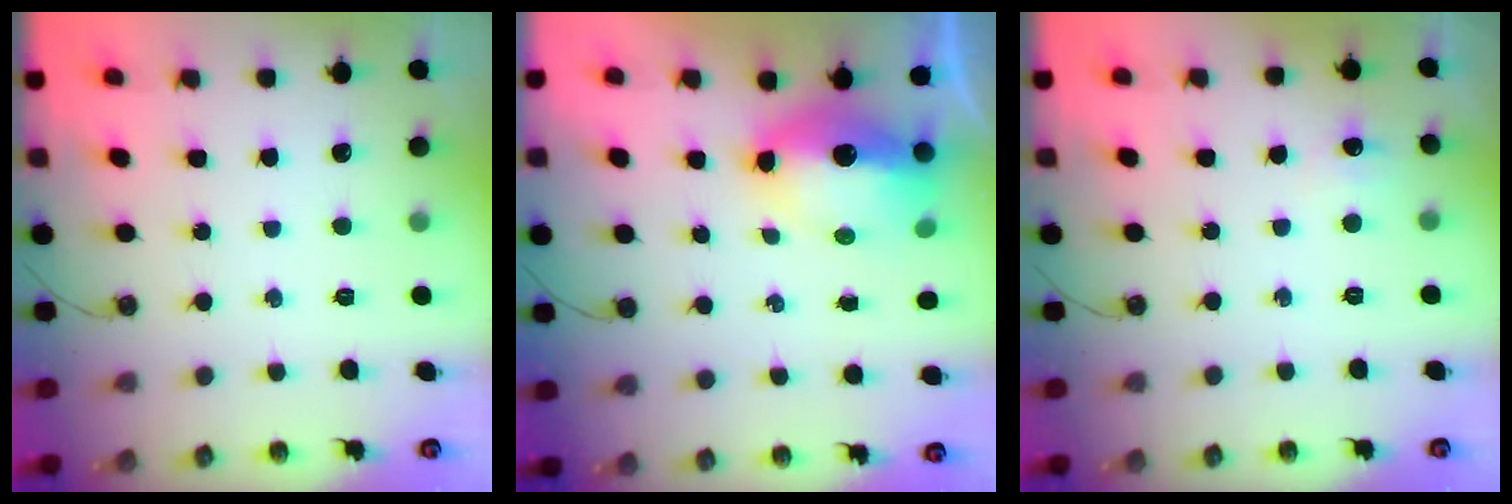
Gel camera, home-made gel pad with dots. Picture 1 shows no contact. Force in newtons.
{"total": 13.2, "press": 13.1, "slide": 1.5}
{"total": 4.0, "press": 3.9, "slide": 0.6}